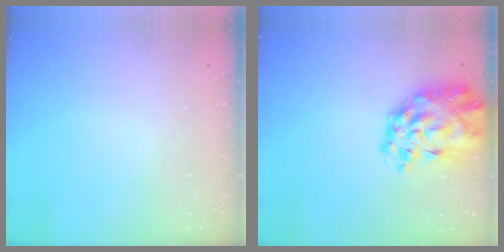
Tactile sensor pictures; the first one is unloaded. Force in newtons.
{"total": 13.0, "press": 12.2, "slide": 4.4}